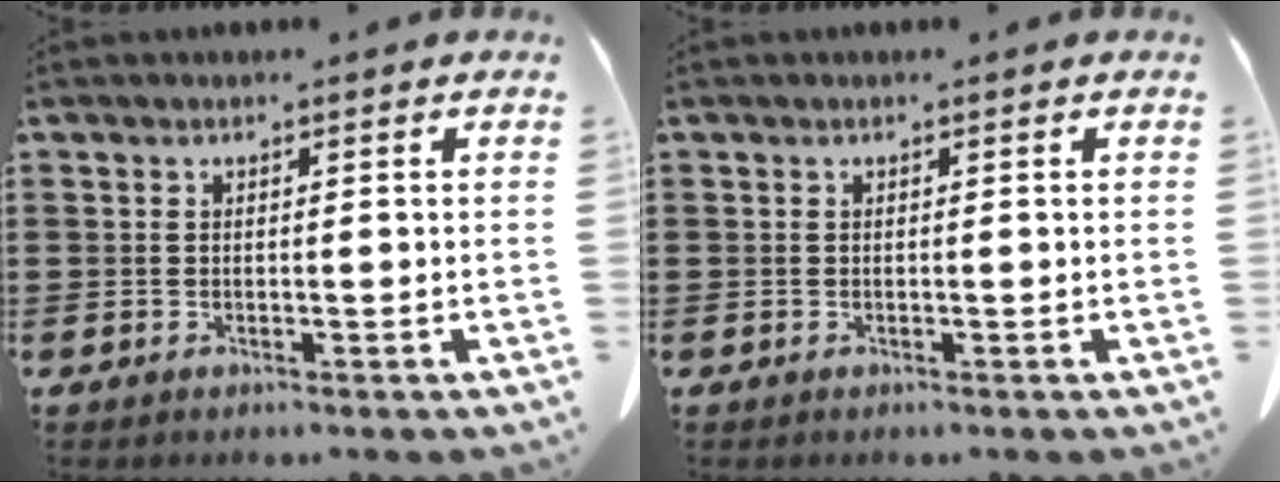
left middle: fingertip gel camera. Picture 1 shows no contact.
{"total": 0.0}